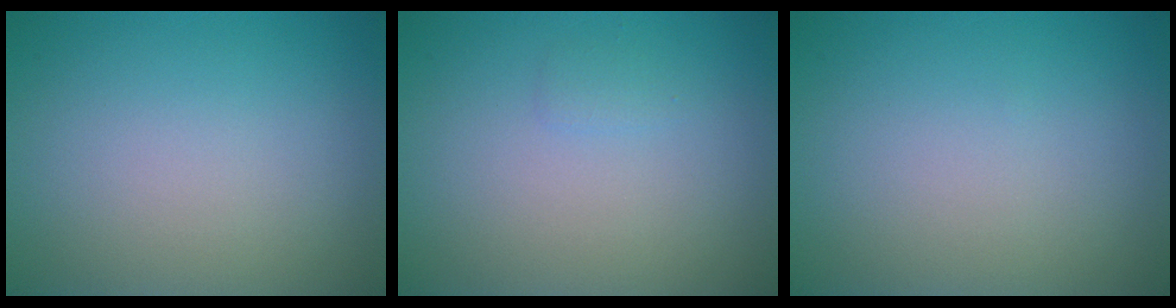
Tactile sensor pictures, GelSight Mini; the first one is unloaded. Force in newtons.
{"total": 0.6, "press": 0.6, "slide": 0.0}
{"total": 0.0}